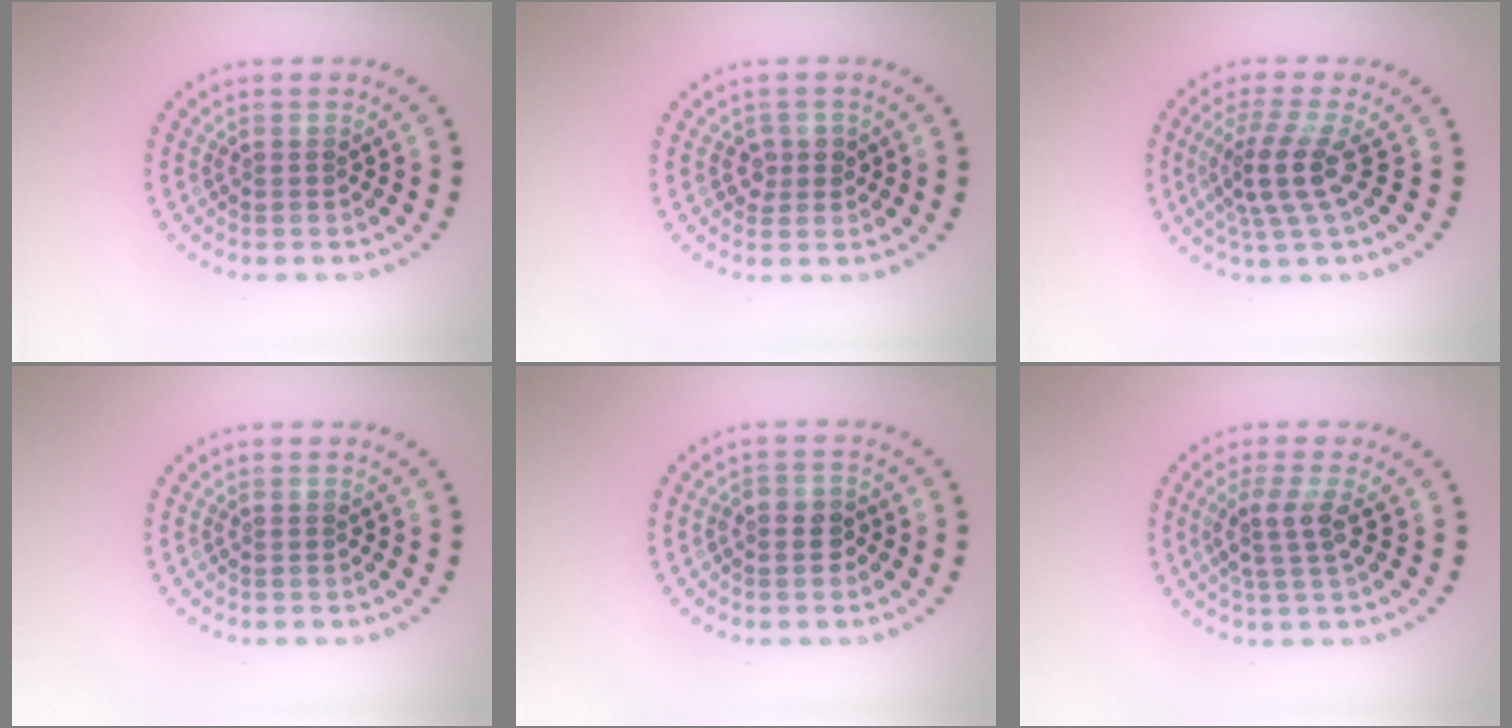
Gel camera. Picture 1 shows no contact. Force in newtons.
{"total": 1.6, "press": 1.4, "slide": 0.6}
{"total": 3.6, "press": 2.7, "slide": 2.4}
{"total": 0.0}
{"total": 1.3, "press": 1.3, "slide": 0.4}
{"total": 2.6, "press": 2.0, "slide": 1.8}